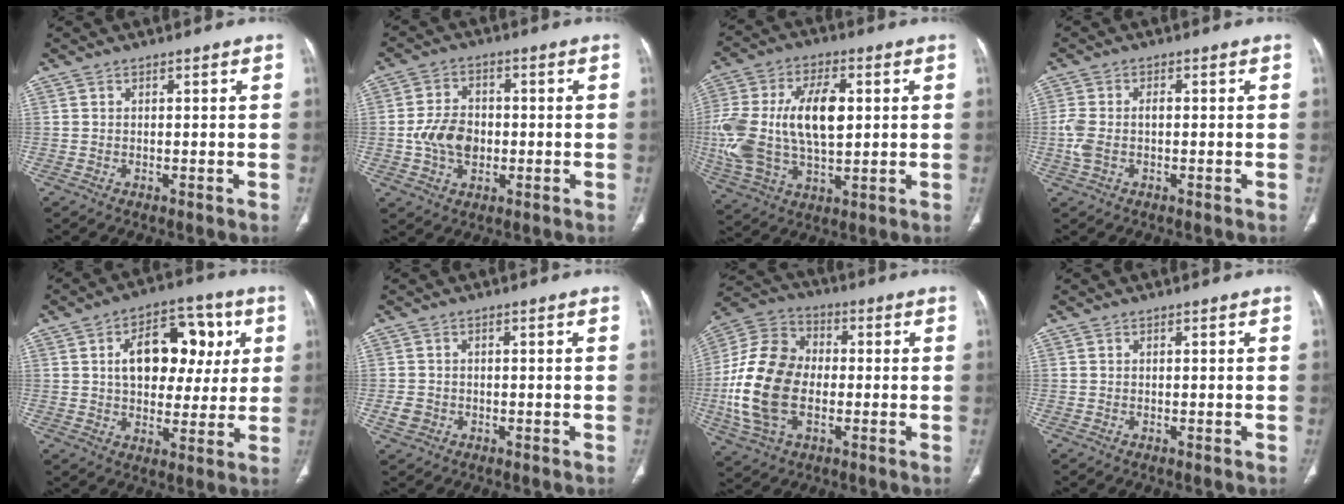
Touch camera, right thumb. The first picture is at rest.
{"total": 8.6, "force": [-1.1, 6.2, 5.9], "torque": [-0.092, 0.009, -0.021]}
{"total": 21.0, "force": [1.9, 11.6, 17.5], "torque": [-0.366, 0.005, 0.039]}
{"total": 5.2, "force": [-0.7, 3.1, 4.2], "torque": [-0.111, 0.015, -0.012]}
{"total": 16.2, "force": [3.8, 10.4, 11.8], "torque": [-0.126, 0.013, 0.056]}
{"total": 2.5, "force": [-0.8, 2.1, 1.0], "torque": [-0.018, 0.005, -0.012]}
{"total": 18.6, "force": [-2.5, 12.3, 13.7], "torque": [-0.276, 0.018, -0.044]}
{"total": 0.0}